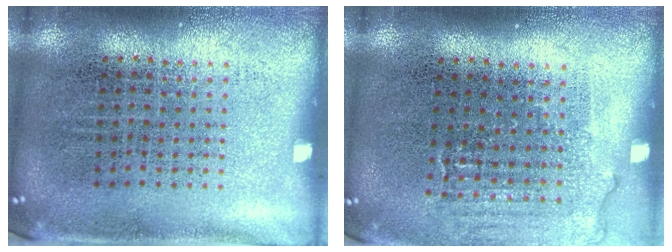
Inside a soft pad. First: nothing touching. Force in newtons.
{"total": 1.1, "press": 1.1, "slide": 0.3}